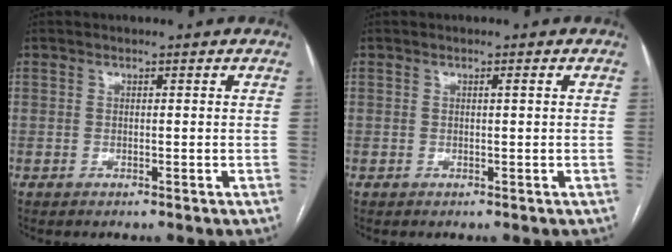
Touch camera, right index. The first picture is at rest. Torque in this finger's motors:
{"motor_torque": [0.17, 0.01, 0.01, 0.01]}